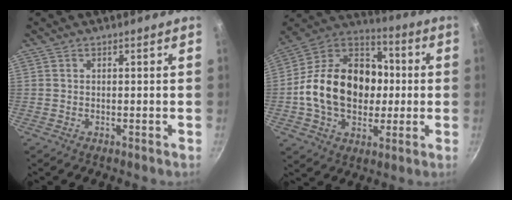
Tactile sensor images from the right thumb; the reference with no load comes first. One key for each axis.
{"total": 23.1, "fx": -0.8, "fy": 17.1, "fz": 15.6, "tx": -0.228, "ty": 0.041, "tz": -0.025}